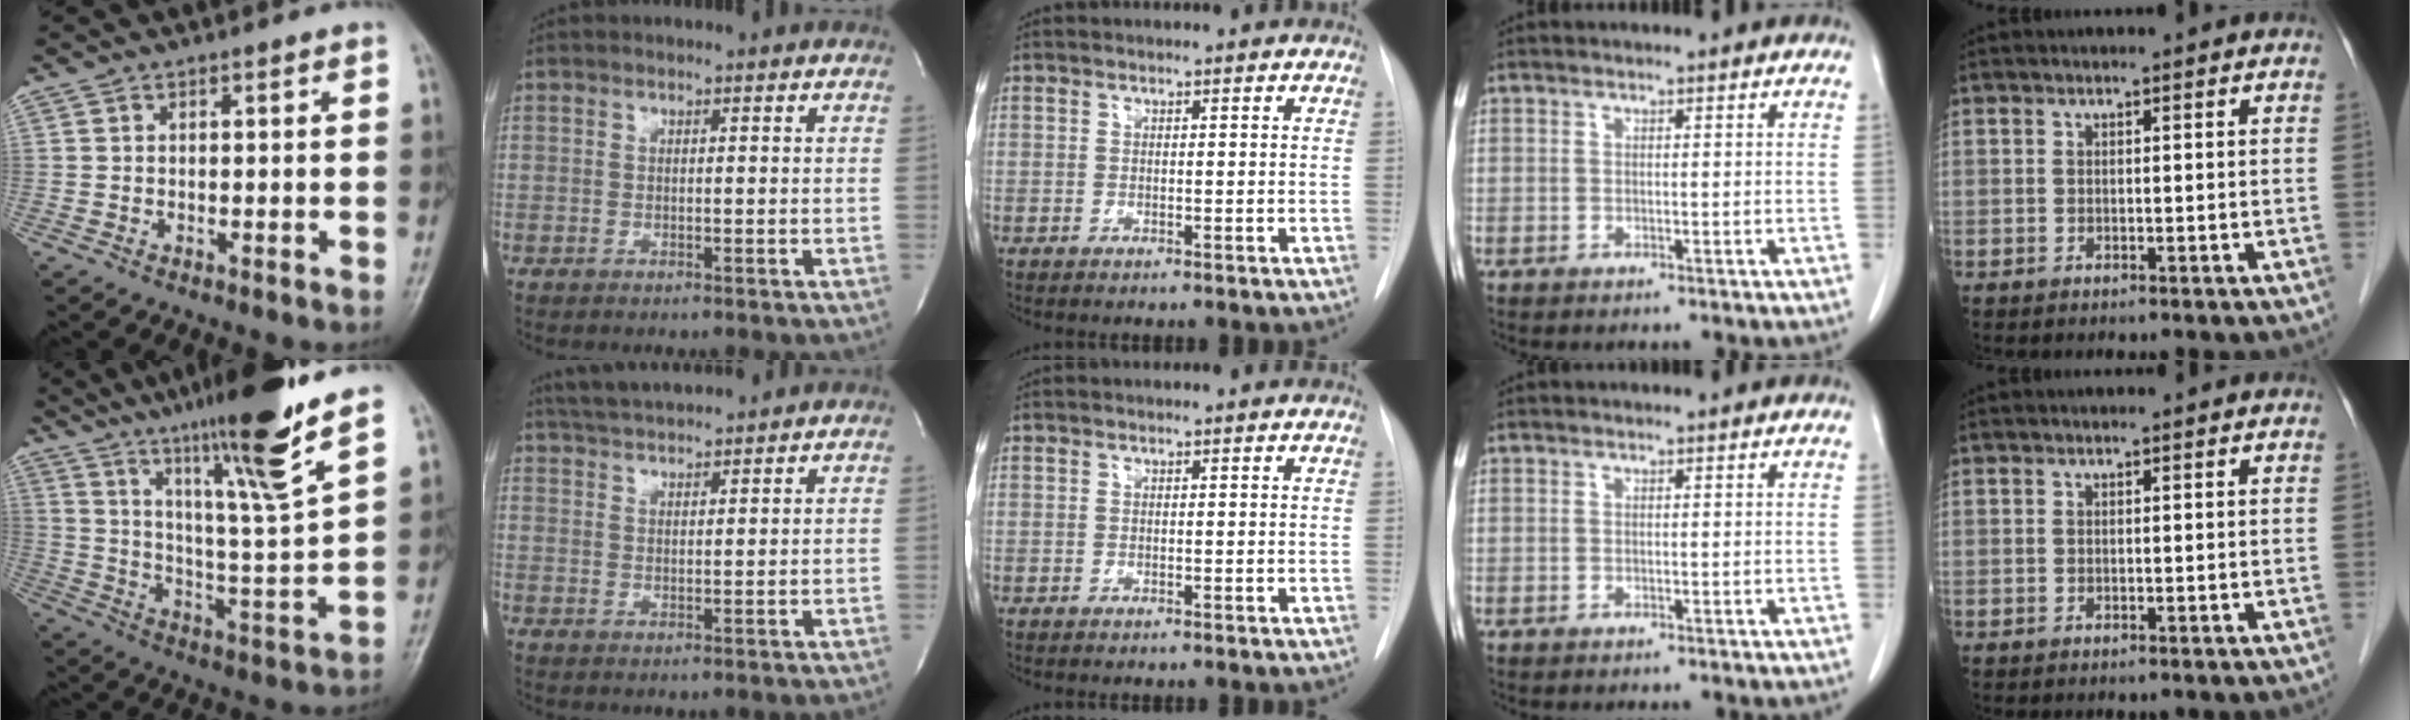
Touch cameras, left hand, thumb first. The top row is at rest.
{"thumb": {"total": 20.0, "force": [14.2, -0.1, 14.1], "torque": [-0.211, -0.072, 0.231]}, "index": {"total": 7.3, "force": [6.9, 0.0, 2.4], "torque": [-0.052, 0.023, 0.117]}}